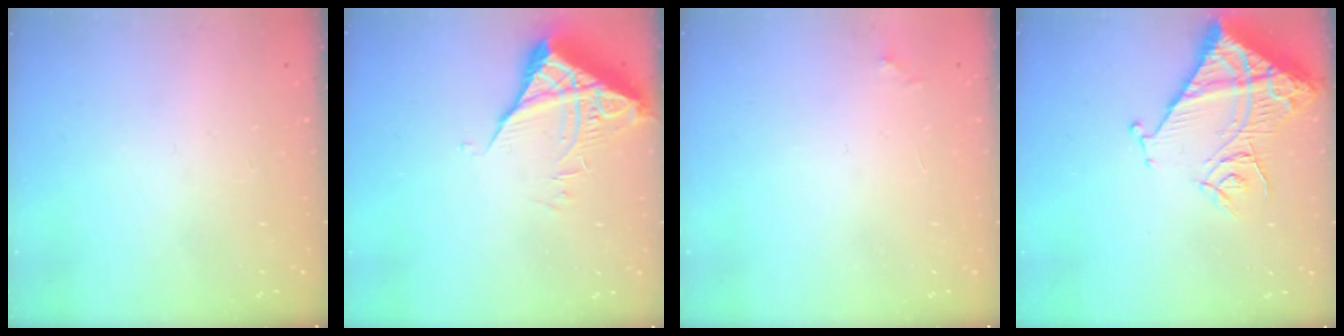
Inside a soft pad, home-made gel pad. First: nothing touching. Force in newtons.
{"total": 5.7, "press": 5.7, "slide": 0.5}
{"total": 3.3, "press": 3.2, "slide": 0.5}
{"total": 14.6, "press": 14.5, "slide": 1.6}